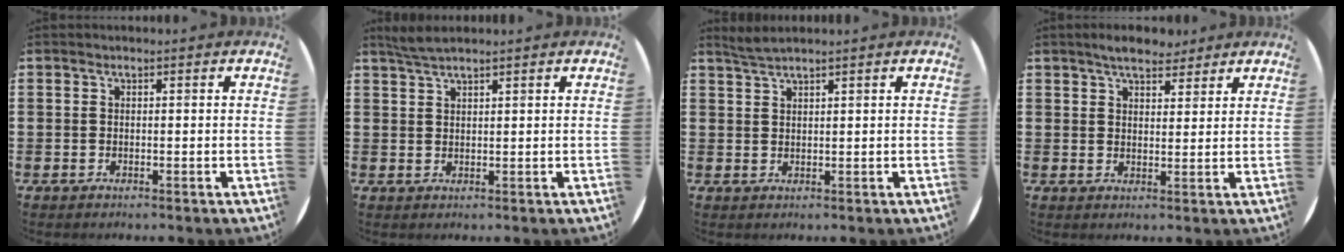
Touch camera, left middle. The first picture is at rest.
{"total": 2.2, "force": [2.0, 0.1, 0.9], "torque": [-0.020, 0.002, 0.037]}
{"total": 1.8, "force": [1.7, -0.1, 0.6], "torque": [-0.013, 0.001, 0.031]}
{"total": 4.6, "force": [4.0, 1.5, 1.5], "torque": [-0.030, -0.006, 0.072]}